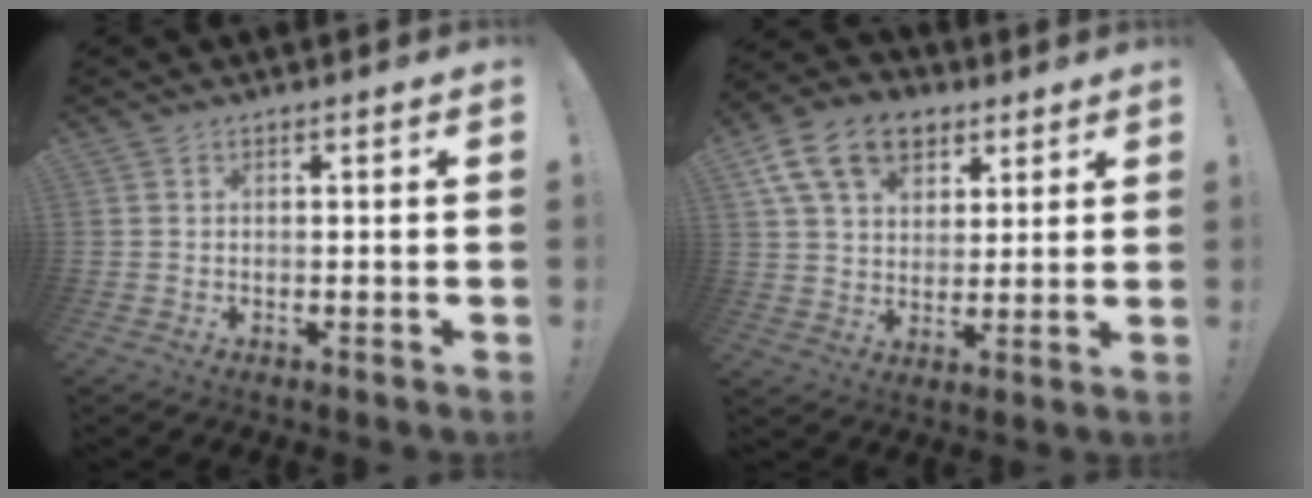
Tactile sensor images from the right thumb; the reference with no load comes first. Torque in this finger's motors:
{"motor_torque": [0.14, 1.30, 0.39, -0.07, 0.04]}